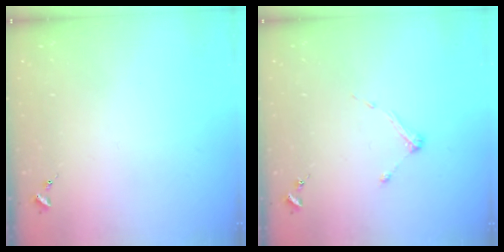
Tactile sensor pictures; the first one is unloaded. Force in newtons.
{"total": 3.9, "press": 3.8, "slide": 0.4}